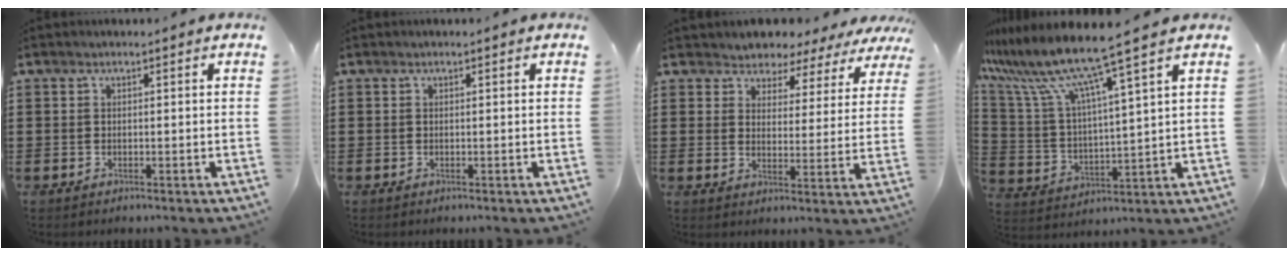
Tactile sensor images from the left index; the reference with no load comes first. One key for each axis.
{"total": 0.0}
{"total": 3.9, "fx": 3.6, "fy": 1.3, "fz": -0.4, "tx": -0.020, "ty": -0.023, "tz": 0.060}
{"total": 9.8, "fx": 7.8, "fy": 0.0, "fz": 5.9, "tx": -0.150, "ty": -0.050, "tz": 0.124}